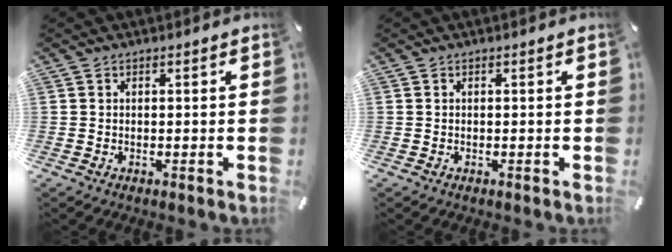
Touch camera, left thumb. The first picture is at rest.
{"total": 0.0}